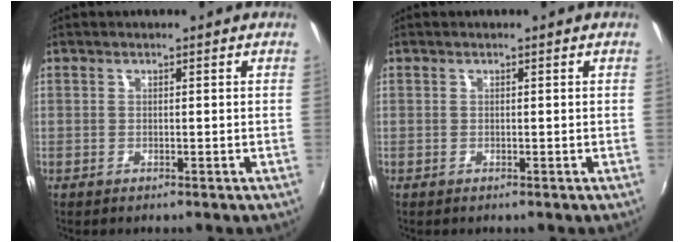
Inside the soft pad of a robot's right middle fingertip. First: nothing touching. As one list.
[{"total": 0.0}]